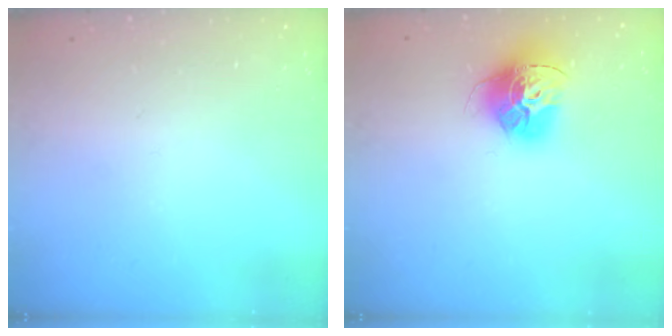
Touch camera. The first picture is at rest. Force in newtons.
{"total": 14.8, "press": 14.8, "slide": 1.6}